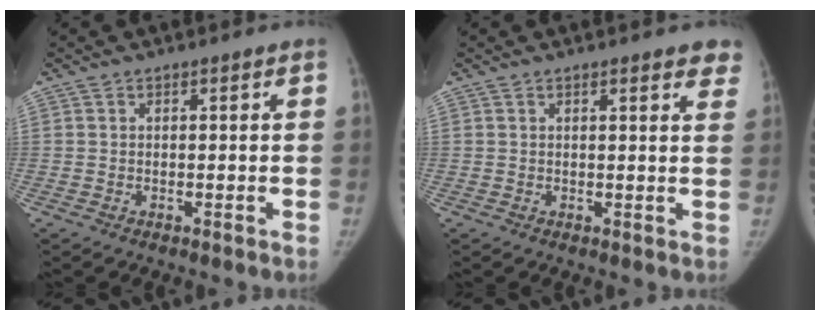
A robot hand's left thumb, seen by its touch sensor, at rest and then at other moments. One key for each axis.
{"total": 4.6, "fx": 3.4, "fy": 1.3, "fz": 2.7, "tx": -0.006, "ty": -0.009, "tz": 0.028}